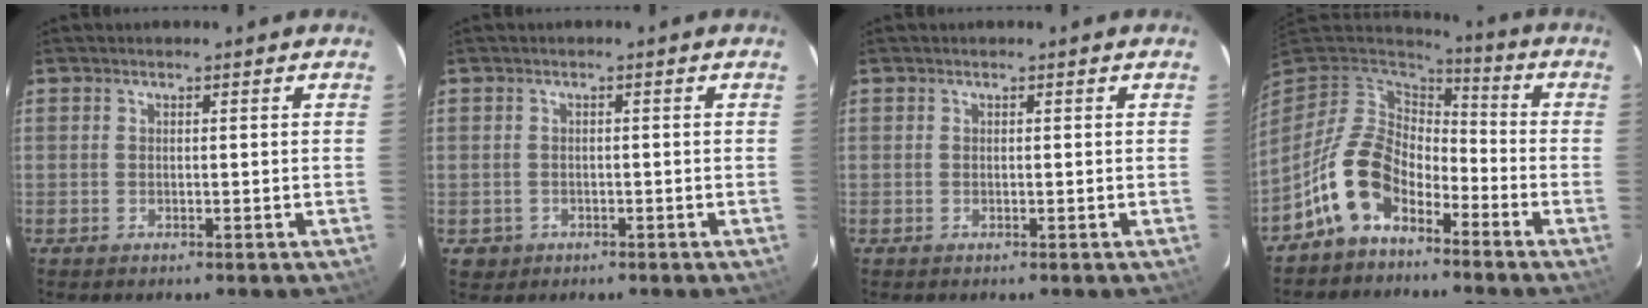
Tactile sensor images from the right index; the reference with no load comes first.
{"total": 2.4, "force": [-0.7, 2.3, 0.4], "torque": [-0.012, 0.002, -0.004]}
{"total": 0.0}
{"total": 12.0, "force": [-6.7, 7.4, 6.6], "torque": [-0.138, 0.020, -0.127]}